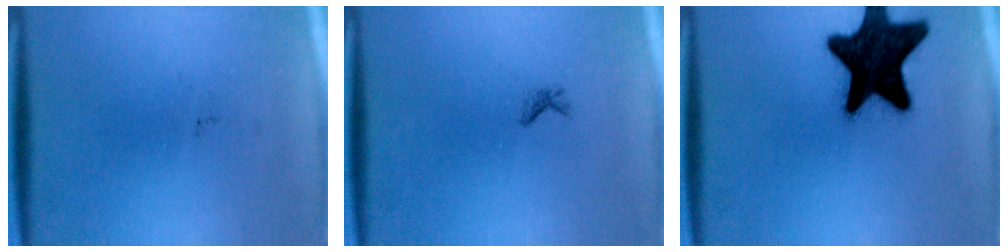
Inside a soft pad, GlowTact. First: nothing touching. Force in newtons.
{"total": 0.6}
{"total": 18.5}